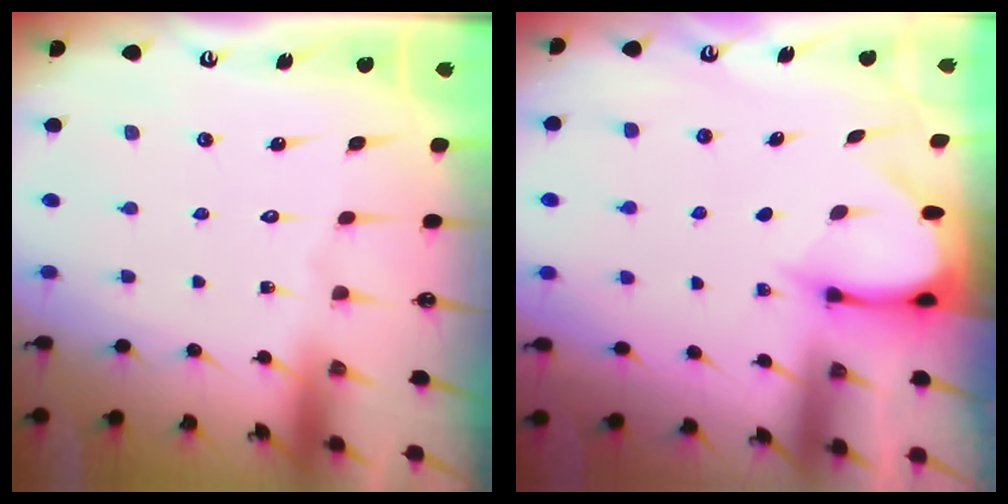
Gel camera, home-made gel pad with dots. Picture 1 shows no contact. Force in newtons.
{"total": 3.2, "press": 3.2, "slide": 0.3}